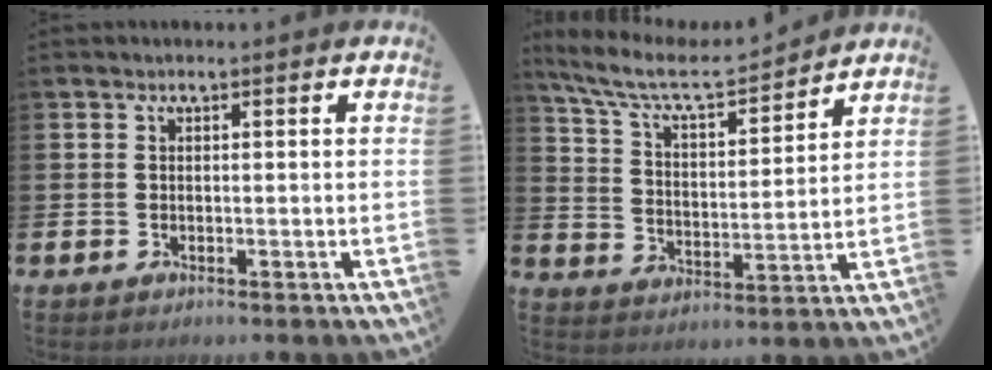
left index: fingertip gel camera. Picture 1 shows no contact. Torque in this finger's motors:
{"motor_torque": [0.25, -0.49, 0.07, 0.10]}